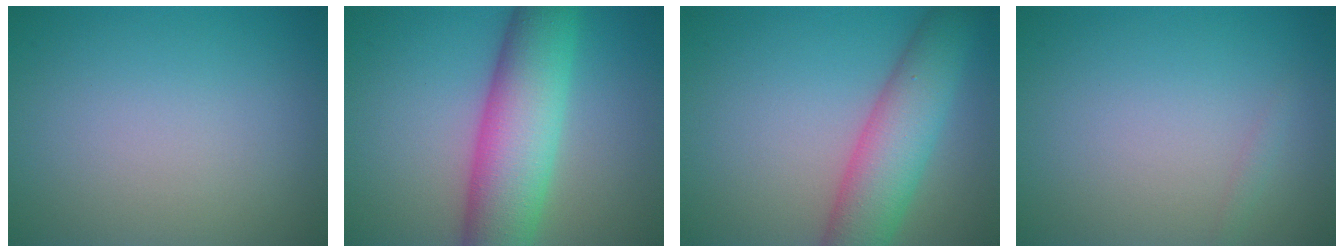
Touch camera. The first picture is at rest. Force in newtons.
{"total": 9.4, "press": 9.4, "slide": 0.5}
{"total": 6.8, "press": 6.8, "slide": 0.3}
{"total": 0.6, "press": 0.6, "slide": 0.0}